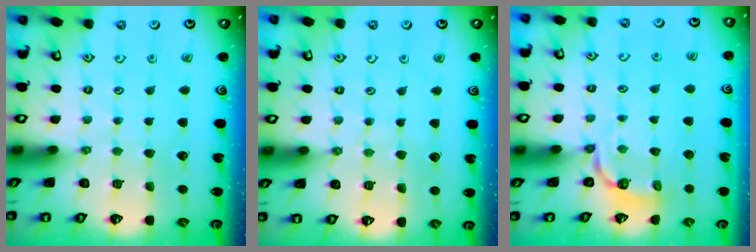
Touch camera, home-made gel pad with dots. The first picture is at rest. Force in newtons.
{"total": 2.8, "press": 2.7, "slide": 0.5}
{"total": 4.2, "press": 3.2, "slide": 2.7}